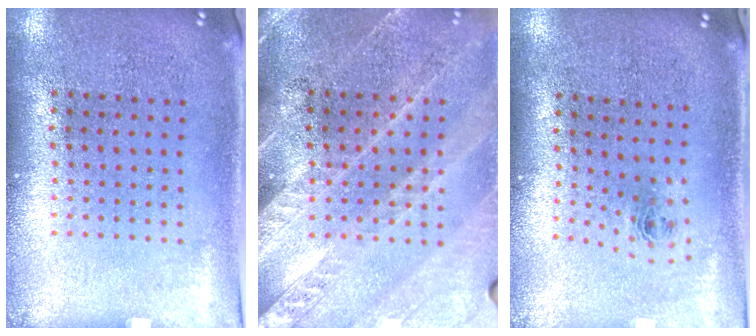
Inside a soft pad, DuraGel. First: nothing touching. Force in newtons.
{"total": 2.9, "press": 2.6, "slide": 1.4}
{"total": 0.8, "press": 0.3, "slide": 0.7}